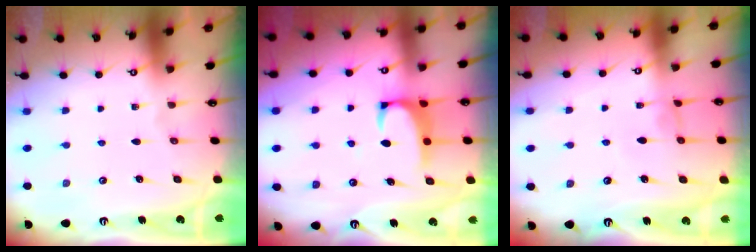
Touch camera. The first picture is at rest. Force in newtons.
{"total": 1.9, "press": 1.7, "slide": 0.8}
{"total": 0.7, "press": 0.6, "slide": 0.4}